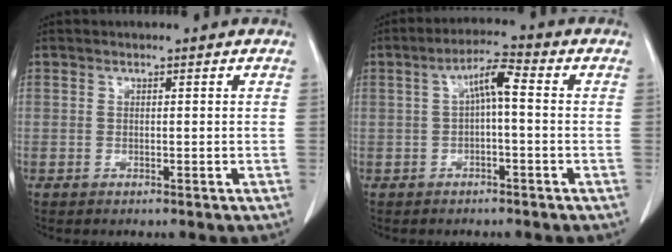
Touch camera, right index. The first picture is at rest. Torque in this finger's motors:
{"motor_torque": [0.57, -0.20, 0.25, 0.07]}